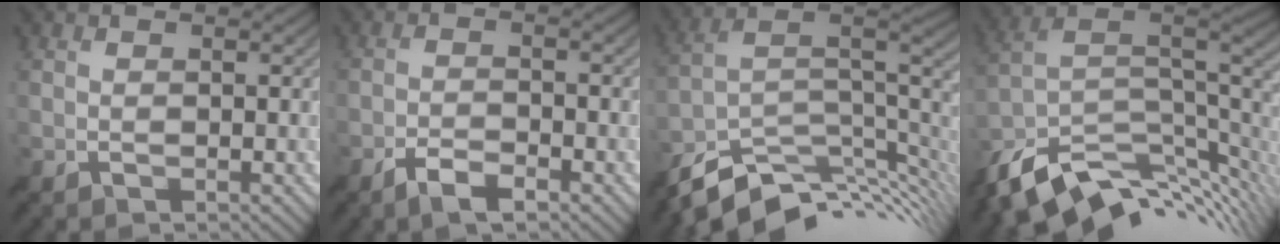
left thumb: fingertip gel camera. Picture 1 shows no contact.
{"total": 3.6, "force": [-2.6, 1.0, 2.3], "torque": [-0.049, 0.000, -0.050]}
{"total": 11.7, "force": [-6.8, 5.1, 8.0], "torque": [-0.165, -0.004, -0.119]}
{"total": 13.2, "force": [-7.0, 6.1, 9.3], "torque": [-0.208, -0.024, -0.115]}